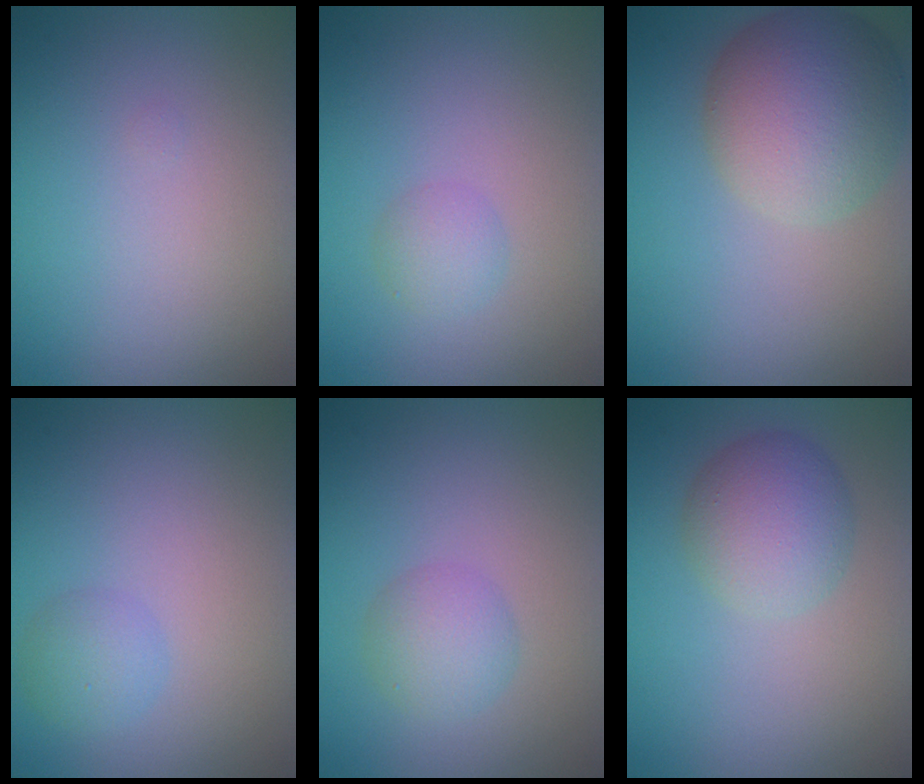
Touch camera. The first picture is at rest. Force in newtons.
{"total": 1.7, "press": 1.7, "slide": 0.0}
{"total": 8.3, "press": 8.3, "slide": 0.3}
{"total": 1.9, "press": 1.9, "slide": 0.1}
{"total": 2.7, "press": 2.7, "slide": 0.1}
{"total": 4.2, "press": 4.2, "slide": 0.1}